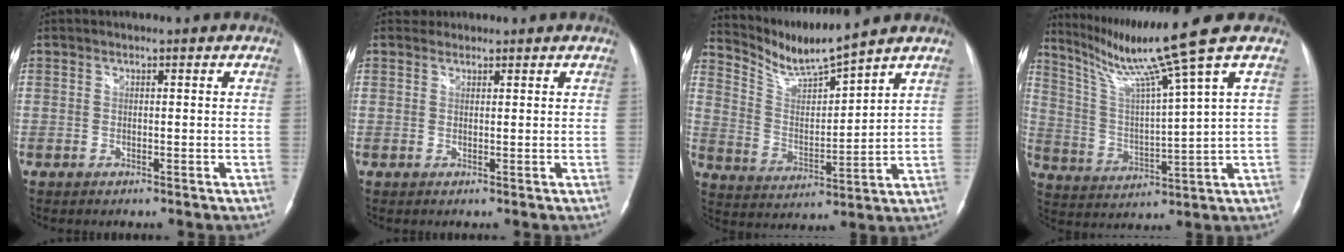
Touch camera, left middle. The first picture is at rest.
{"total": 1.3, "force": [1.0, 0.7, -0.4], "torque": [0.007, 0.011, 0.013]}
{"total": 8.7, "force": [8.3, -1.5, 1.9], "torque": [-0.051, -0.010, 0.174]}
{"total": 12.1, "force": [9.0, -4.2, 6.9], "torque": [-0.121, -0.035, 0.169]}